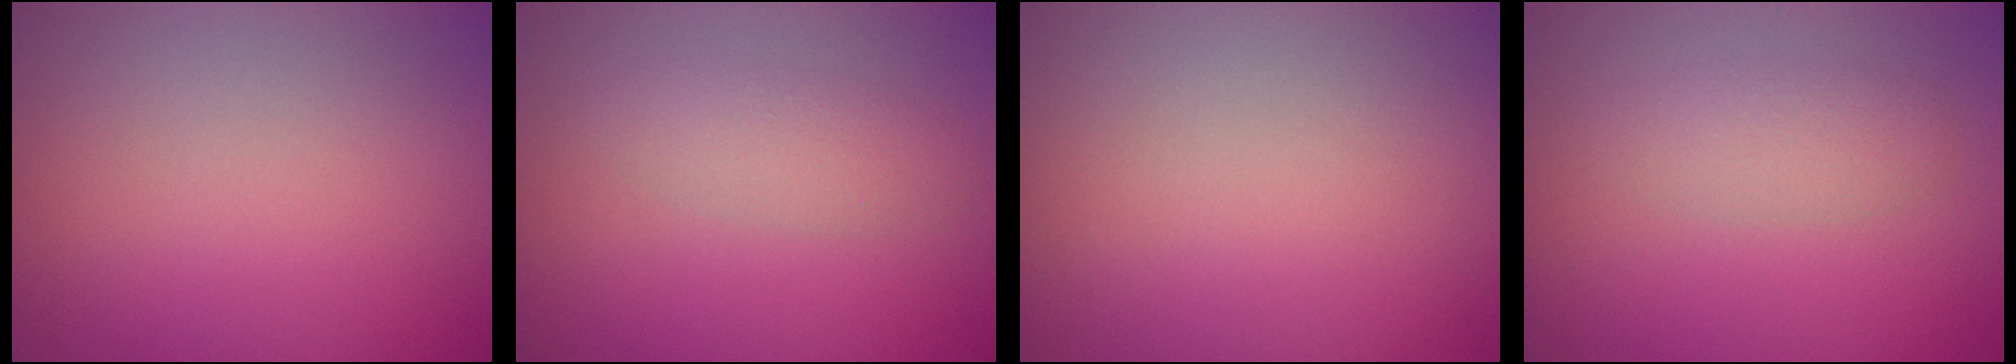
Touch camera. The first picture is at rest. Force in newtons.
{"total": 2.2, "press": 2.2, "slide": 0.1}
{"total": 0.0}
{"total": 2.3, "press": 2.3, "slide": 0.1}